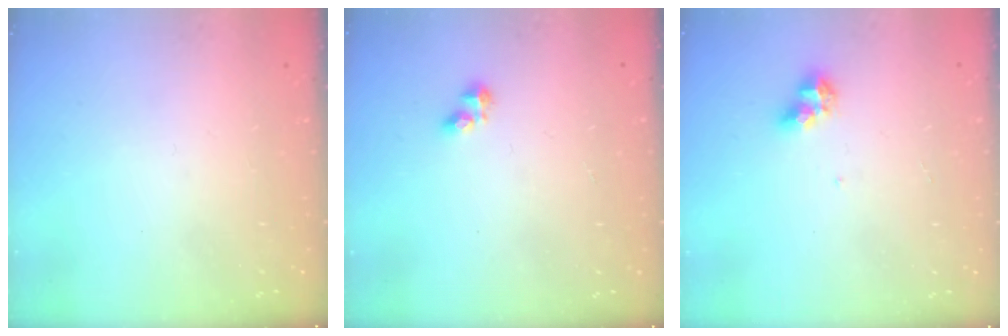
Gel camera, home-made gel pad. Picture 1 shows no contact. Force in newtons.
{"total": 2.7, "press": 2.7, "slide": 0.3}
{"total": 6.5, "press": 6.5, "slide": 0.7}